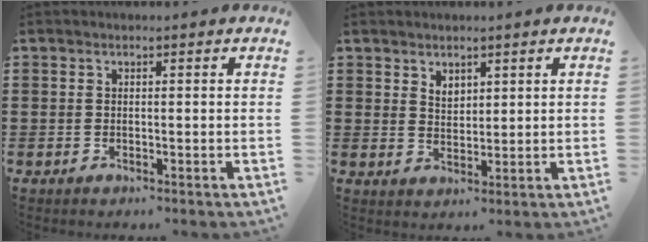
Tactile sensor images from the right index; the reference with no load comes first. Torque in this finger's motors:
{"motor_torque": [-0.07, 0.07, 0.06, 0.02]}